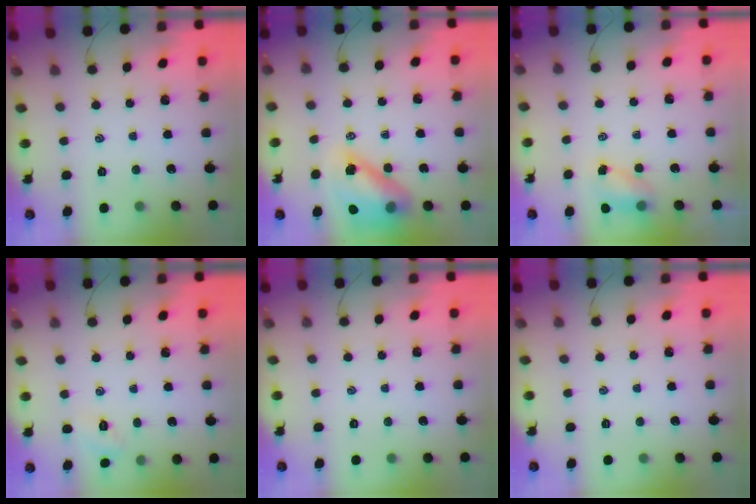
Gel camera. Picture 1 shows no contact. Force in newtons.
{"total": 14.3, "press": 13.6, "slide": 4.2}
{"total": 4.9, "press": 4.8, "slide": 0.8}
{"total": 3.2, "press": 3.1, "slide": 0.9}
{"total": 0.0}
{"total": 0.0}